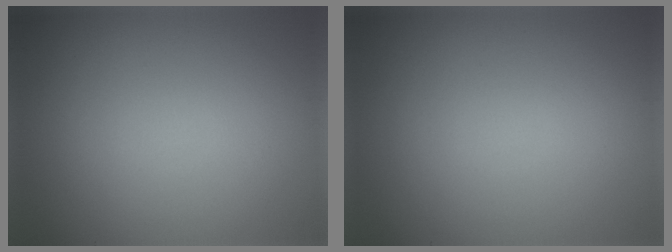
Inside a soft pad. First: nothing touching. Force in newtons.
{"total": 0.0}